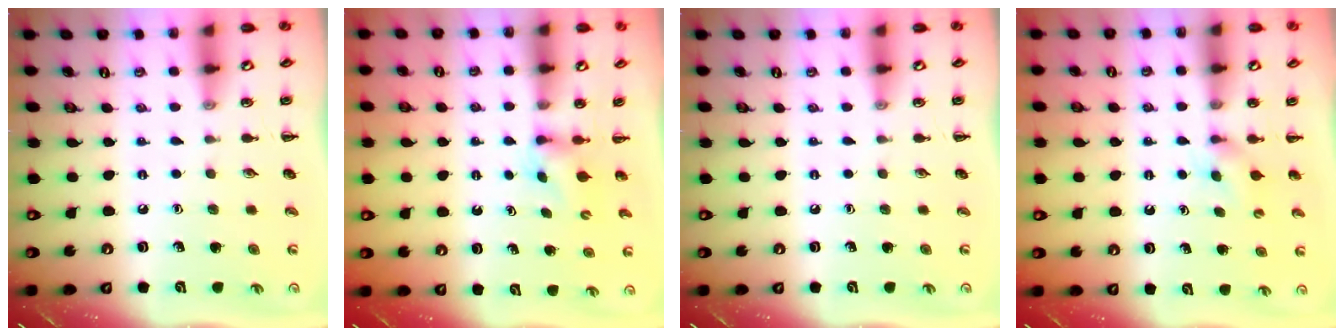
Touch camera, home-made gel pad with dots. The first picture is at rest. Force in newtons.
{"total": 2.2, "press": 1.9, "slide": 1.0}
{"total": 0.0}
{"total": 3.4, "press": 3.1, "slide": 1.2}